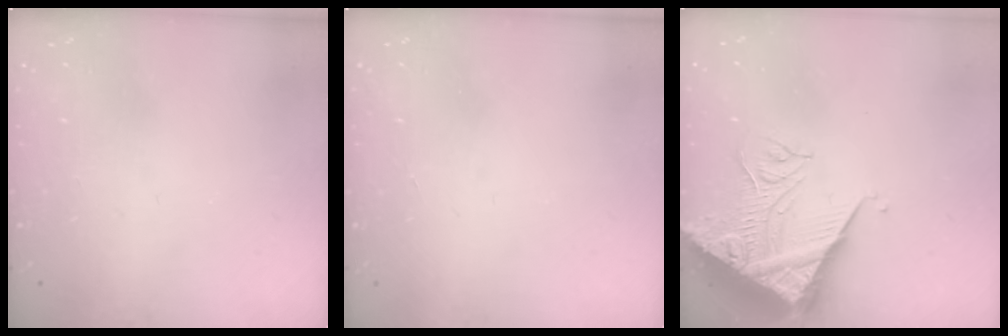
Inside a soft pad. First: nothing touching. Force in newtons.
{"total": 1.6, "press": 1.5, "slide": 0.1}
{"total": 12.0, "press": 11.9, "slide": 0.7}